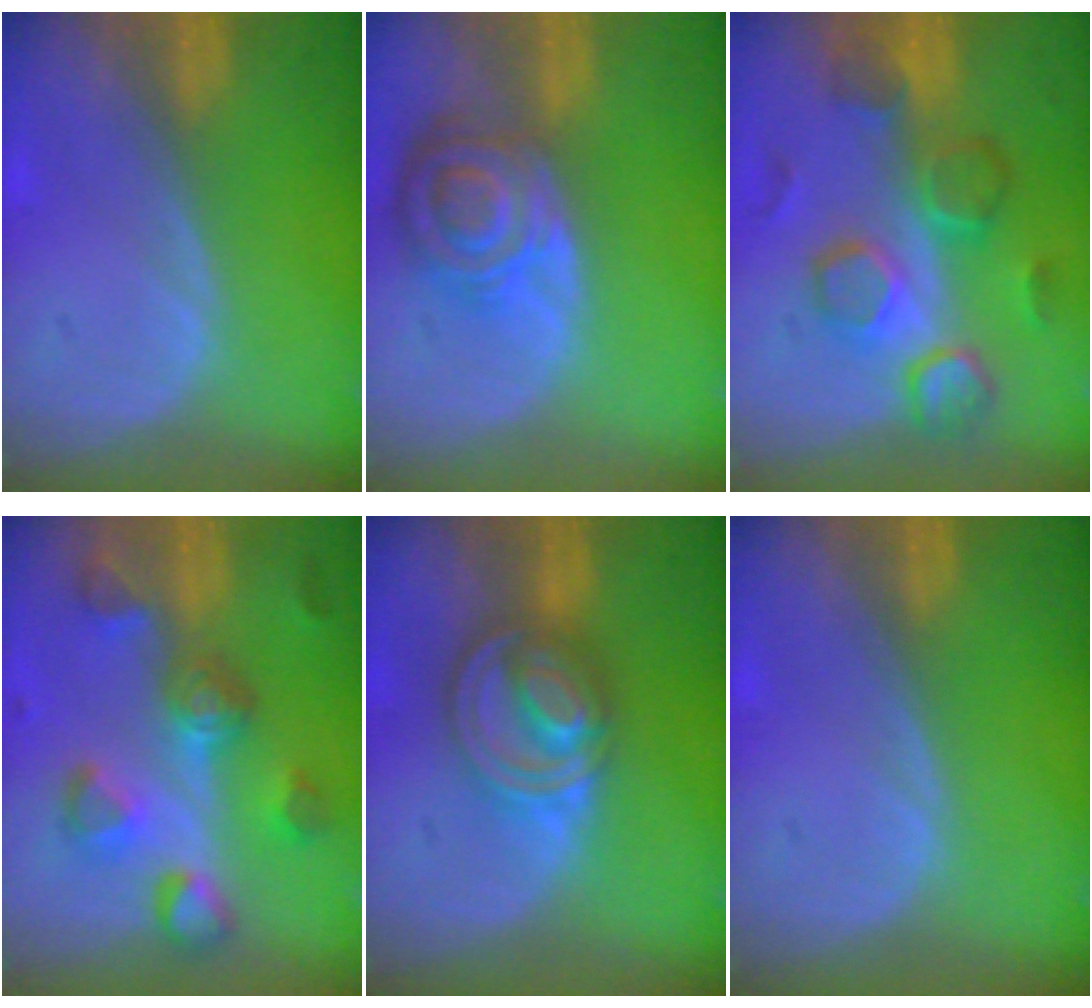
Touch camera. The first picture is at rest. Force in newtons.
{"total": 8.3, "press": 7.3, "slide": 4.0}
{"total": 8.7, "press": 8.5, "slide": 1.6}
{"total": 8.2, "press": 8.1, "slide": 1.2}
{"total": 7.9, "press": 6.8, "slide": 3.9}
{"total": 0.0}